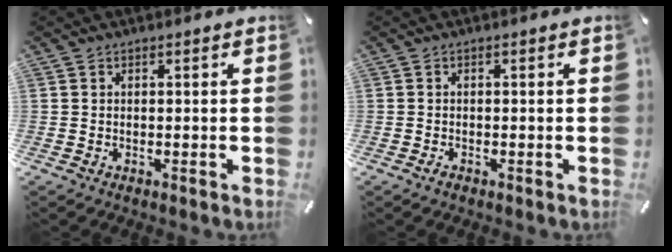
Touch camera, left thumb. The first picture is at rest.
{"total": 0.8, "force": [-0.4, 0.4, 0.5], "torque": [-0.011, -0.001, -0.009]}